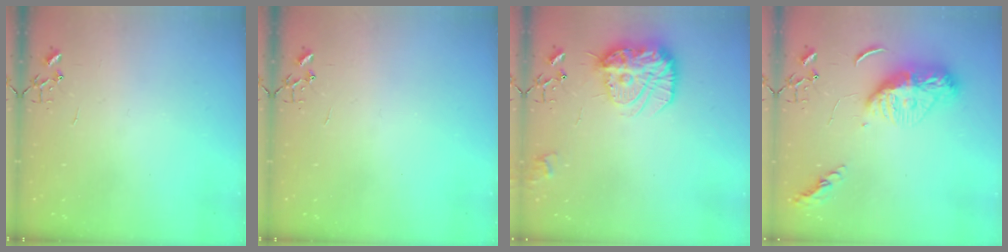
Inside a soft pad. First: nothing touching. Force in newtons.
{"total": 0.0}
{"total": 16.5, "press": 16.5, "slide": 1.4}
{"total": 13.0, "press": 13.0, "slide": 1.2}